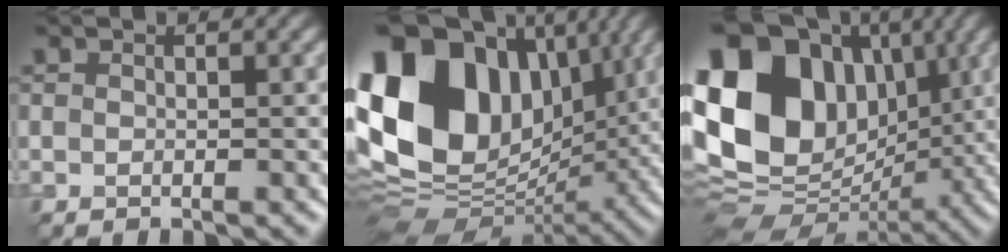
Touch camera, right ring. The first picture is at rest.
{"total": 19.3, "force": [4.4, 13.7, 12.8], "torque": [-0.274, 0.027, 0.077]}
{"total": 17.2, "force": [3.3, 12.9, 10.9], "torque": [-0.223, 0.035, 0.041]}